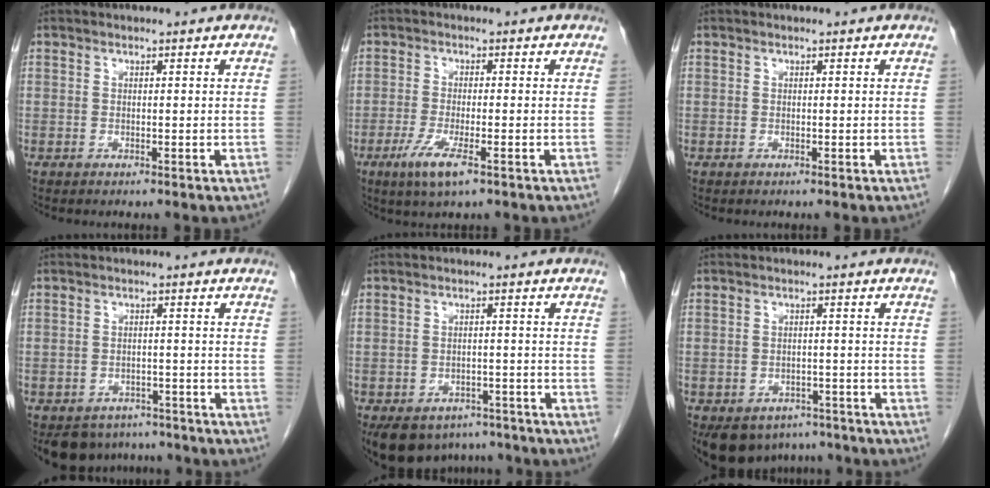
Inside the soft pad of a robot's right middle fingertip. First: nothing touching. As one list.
[{"total": 5.3, "force": [-2.7, 0.6, 4.5], "torque": [-0.097, -0.016, -0.049]}, {"total": 0.0}, {"total": 7.7, "force": [-6.5, 4.1, 1.0], "torque": [-0.010, 0.002, -0.084]}, {"total": 10.6, "force": [-7.8, 6.4, 3.3], "torque": [-0.066, -0.001, -0.099]}, {"total": 9.7, "force": [-6.8, 6.4, 2.8], "torque": [-0.057, 0.000, -0.086]}]